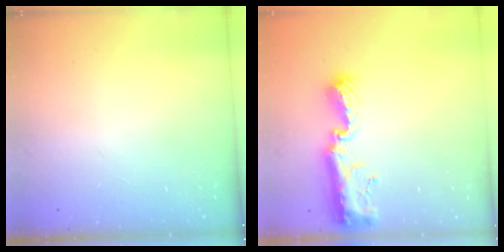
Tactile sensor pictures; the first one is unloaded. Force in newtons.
{"total": 11.5, "press": 11.4, "slide": 0.9}